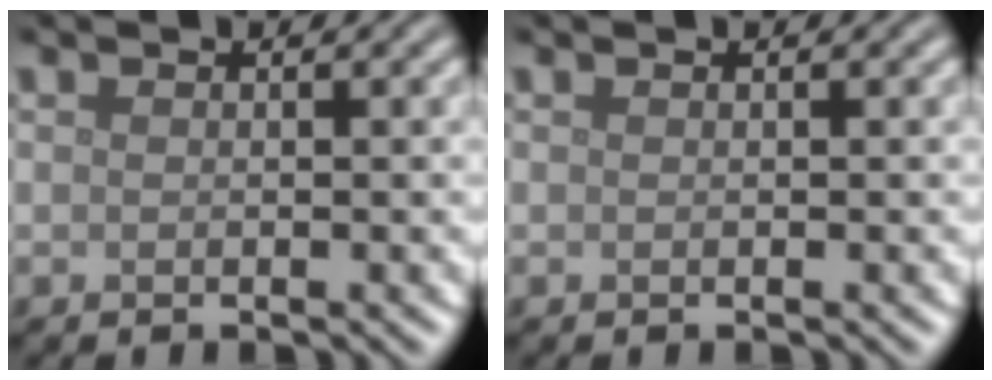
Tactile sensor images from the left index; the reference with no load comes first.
{"total": 0.0}